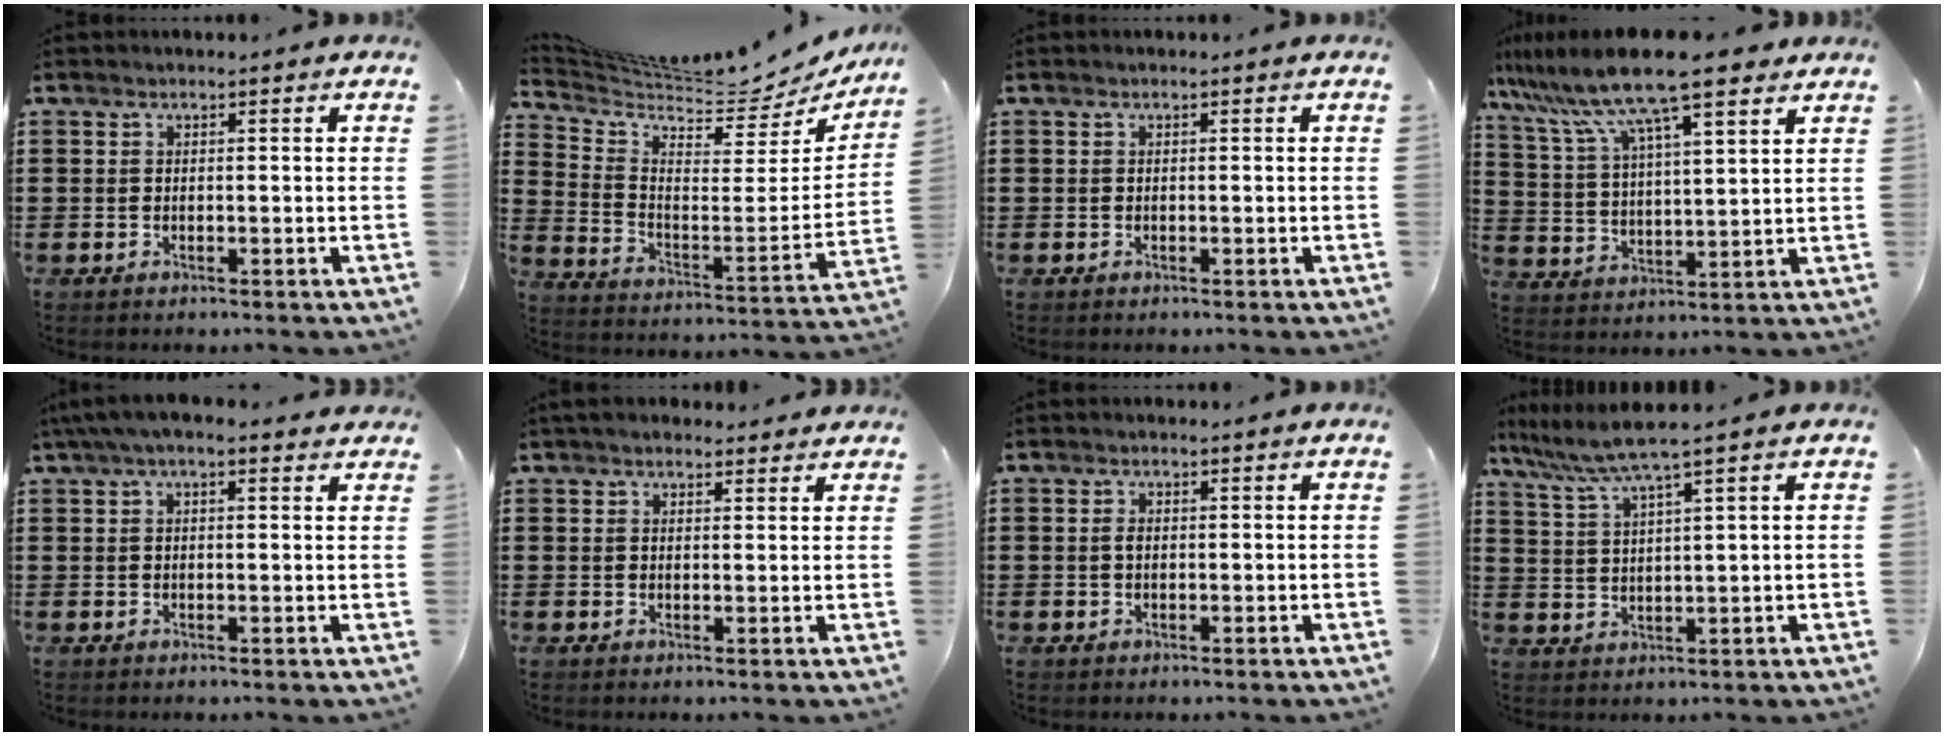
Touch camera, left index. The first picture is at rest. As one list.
[{"total": 5.4, "force": [5.2, 0.5, 1.1], "torque": [-0.055, -0.055, 0.084]}, {"total": 0.0}, {"total": 12.3, "force": [9.8, 1.5, 7.4], "torque": [-0.178, -0.035, 0.167]}, {"total": 2.4, "force": [1.1, 0.8, 1.9], "torque": [-0.039, 0.007, 0.019]}, {"total": 2.3, "force": [2.1, 0.9, 0.5], "torque": [-0.016, 0.005, 0.039]}, {"total": 1.2, "force": [0.1, 0.7, 0.9], "torque": [-0.021, 0.004, 0.000]}, {"total": 4.8, "force": [3.6, -0.5, 3.2], "torque": [-0.076, -0.014, 0.059]}]